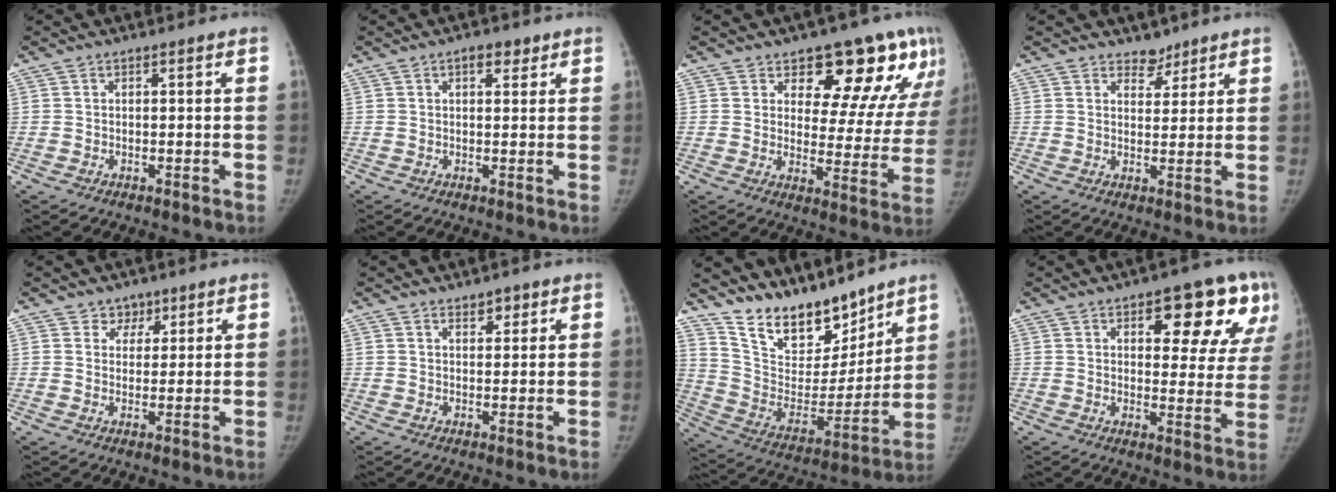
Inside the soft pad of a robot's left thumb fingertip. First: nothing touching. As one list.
[{"total": 3.2, "force": [1.8, 1.7, 2.1], "torque": [-0.016, -0.005, 0.024]}, {"total": 18.1, "force": [11.6, 8.7, 10.8], "torque": [-0.077, -0.062, 0.140]}, {"total": 3.4, "force": [2.8, 1.9, 0.4], "torque": [0.017, -0.021, 0.043]}, {"total": 3.6, "force": [2.3, 2.8, 0.3], "torque": [0.023, -0.011, 0.032]}, {"total": 2.6, "force": [1.8, 1.4, 1.3], "torque": [-0.004, -0.011, 0.029]}, {"total": 20.3, "force": [16.8, 8.1, 7.9], "torque": [-0.093, -0.100, 0.297]}, {"total": 17.6, "force": [8.7, 7.2, 13.5], "torque": [-0.122, -0.029, 0.110]}]